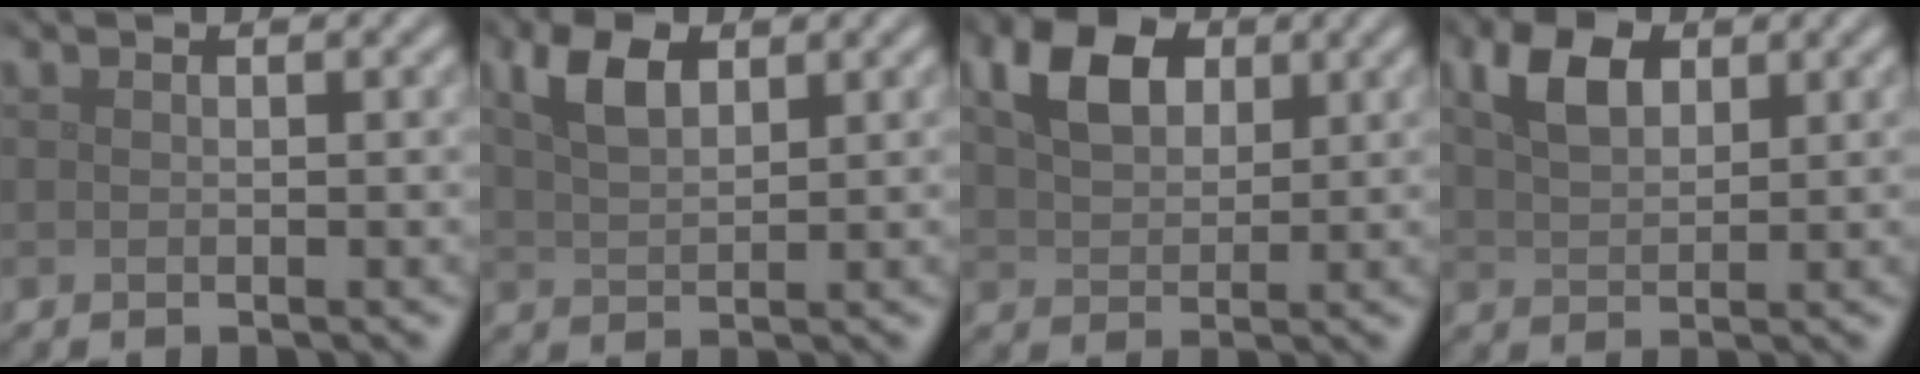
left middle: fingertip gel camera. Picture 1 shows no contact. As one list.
[{"total": 3.7, "force": [2.0, 1.9, 2.5], "torque": [-0.057, 0.007, 0.039]}, {"total": 5.1, "force": [2.2, 3.3, 3.2], "torque": [-0.066, 0.008, 0.037]}, {"total": 4.0, "force": [2.0, 2.3, 2.6], "torque": [-0.060, 0.007, 0.037]}]